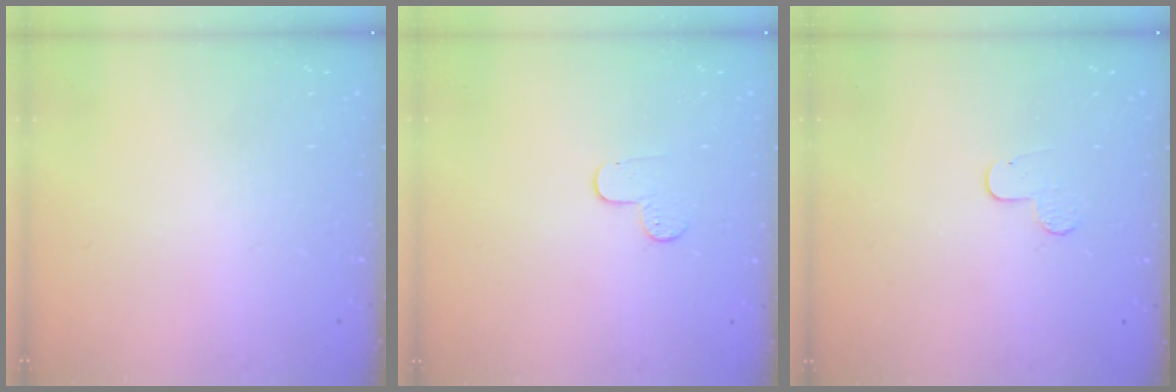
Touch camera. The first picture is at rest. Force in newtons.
{"total": 5.9, "press": 5.9, "slide": 0.5}
{"total": 5.5, "press": 5.5, "slide": 0.5}